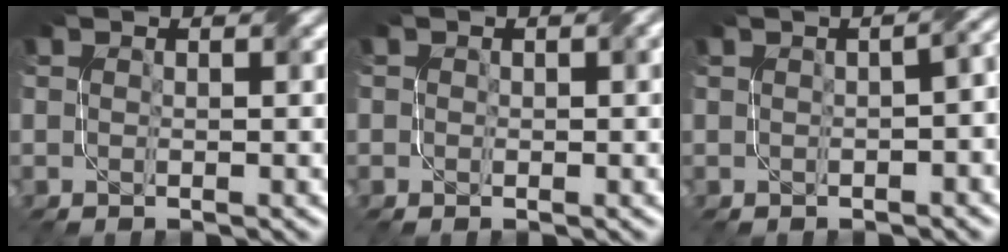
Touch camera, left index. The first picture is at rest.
{"total": 0.8, "force": [0.1, 0.6, 0.6], "torque": [-0.003, 0.004, 0.004]}
{"total": 5.7, "force": [0.0, 2.8, 4.9], "torque": [-0.020, 0.014, -0.001]}